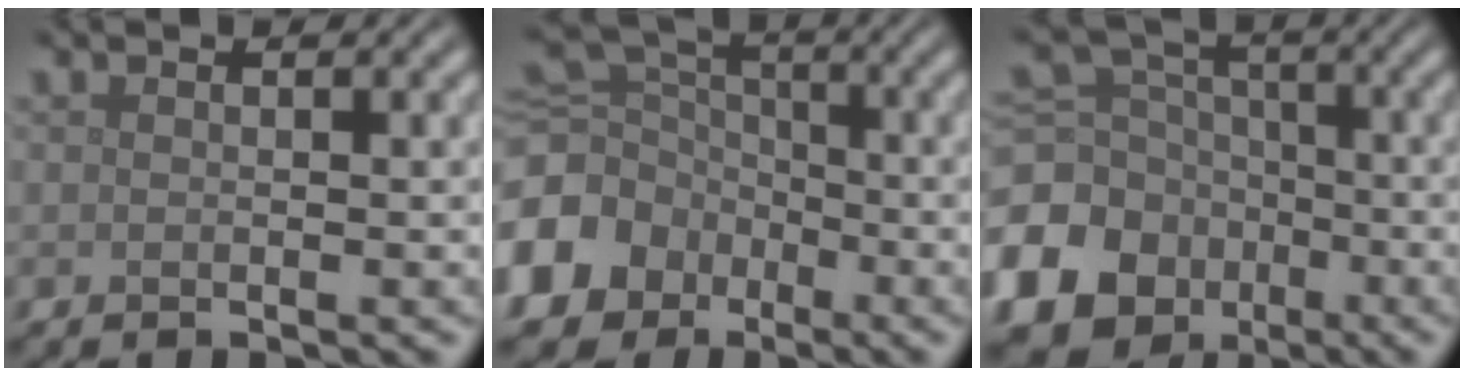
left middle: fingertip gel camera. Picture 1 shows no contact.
{"total": 9.3, "force": [-4.0, 7.7, 3.4], "torque": [-0.106, -0.025, -0.080]}
{"total": 12.9, "force": [-5.6, 10.9, 4.0], "torque": [-0.120, -0.041, -0.112]}